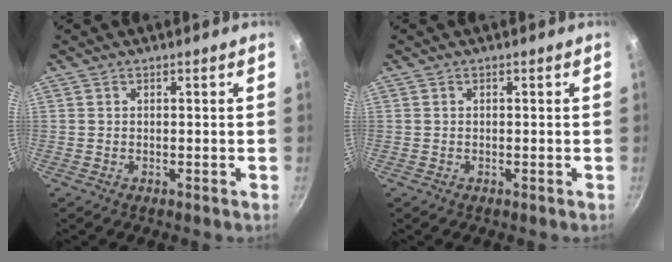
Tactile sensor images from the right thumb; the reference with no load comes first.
{"total": 0.0}